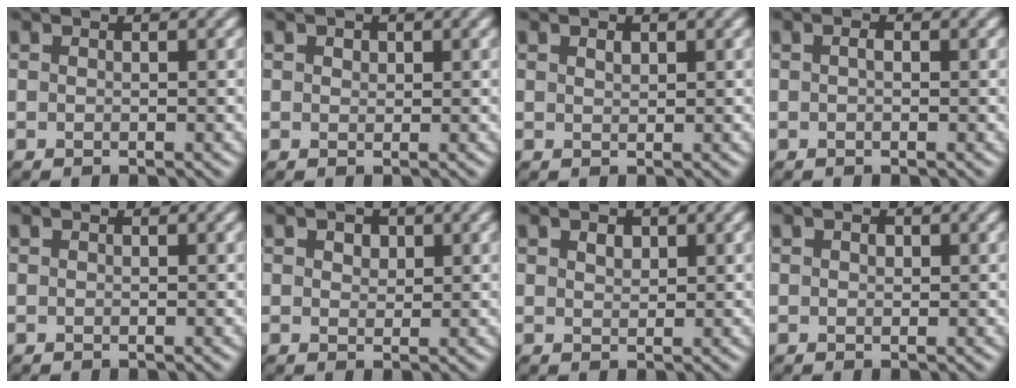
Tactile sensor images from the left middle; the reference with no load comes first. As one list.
[{"total": 0.8, "force": [0.4, 0.6, 0.3], "torque": [-0.005, -0.001, 0.006]}, {"total": 0.7, "force": [0.5, 0.4, 0.4], "torque": [-0.008, -0.001, 0.010]}, {"total": 0.7, "force": [0.0, 0.4, 0.6], "torque": [-0.011, 0.001, 0.000]}, {"total": 0.0}, {"total": 1.8, "force": [1.0, 1.2, 0.9], "torque": [-0.012, 0.003, 0.010]}, {"total": 1.1, "force": [0.7, 0.7, 0.5], "torque": [-0.009, 0.000, 0.013]}, {"total": 0.7, "force": [0.2, 0.5, 0.4], "torque": [-0.005, 0.000, 0.001]}]